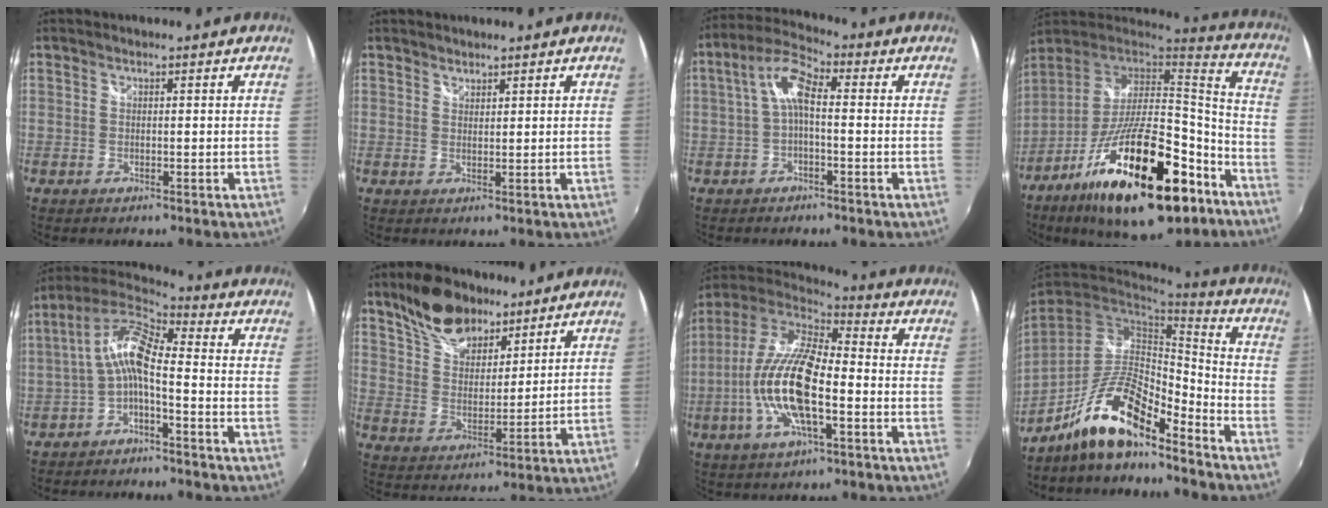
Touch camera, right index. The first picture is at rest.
{"total": 1.4, "force": [1.2, 0.6, 0.1], "torque": [0.002, 0.001, 0.022]}
{"total": 6.6, "force": [-0.3, 2.5, 6.1], "torque": [-0.131, 0.024, -0.008]}
{"total": 30.4, "force": [-16.2, 11.2, 23.2], "torque": [-0.396, -0.015, -0.255]}
{"total": 9.0, "force": [-2.0, 2.8, 8.4], "torque": [-0.185, 0.020, -0.041]}
{"total": 13.4, "force": [9.7, 6.8, 6.3], "torque": [-0.121, 0.025, 0.178]}
{"total": 17.5, "force": [-4.5, 5.8, 16.0], "torque": [-0.320, -0.005, -0.093]}
{"total": 15.1, "force": [-10.8, 3.8, 9.8], "torque": [-0.205, -0.009, -0.205]}